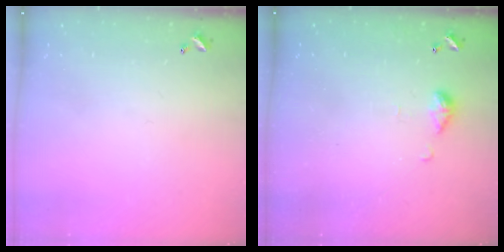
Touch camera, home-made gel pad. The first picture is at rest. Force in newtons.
{"total": 5.6, "press": 5.5, "slide": 0.7}